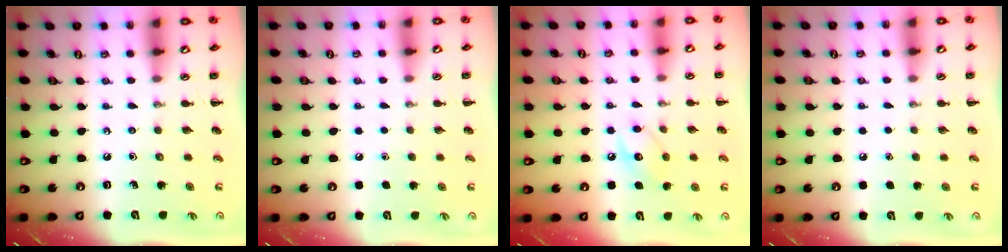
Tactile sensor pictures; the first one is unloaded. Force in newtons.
{"total": 1.8, "press": 1.8, "slide": 0.1}
{"total": 8.9, "press": 8.9, "slide": 1.0}
{"total": 1.9, "press": 1.9, "slide": 0.2}